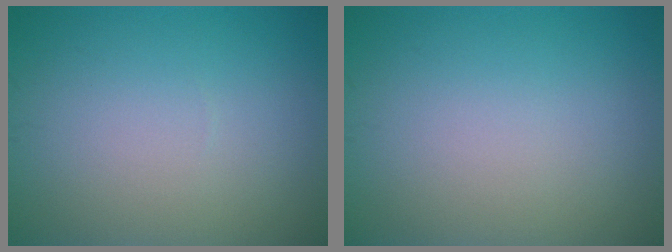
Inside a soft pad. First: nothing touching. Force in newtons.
{"total": 0.0}